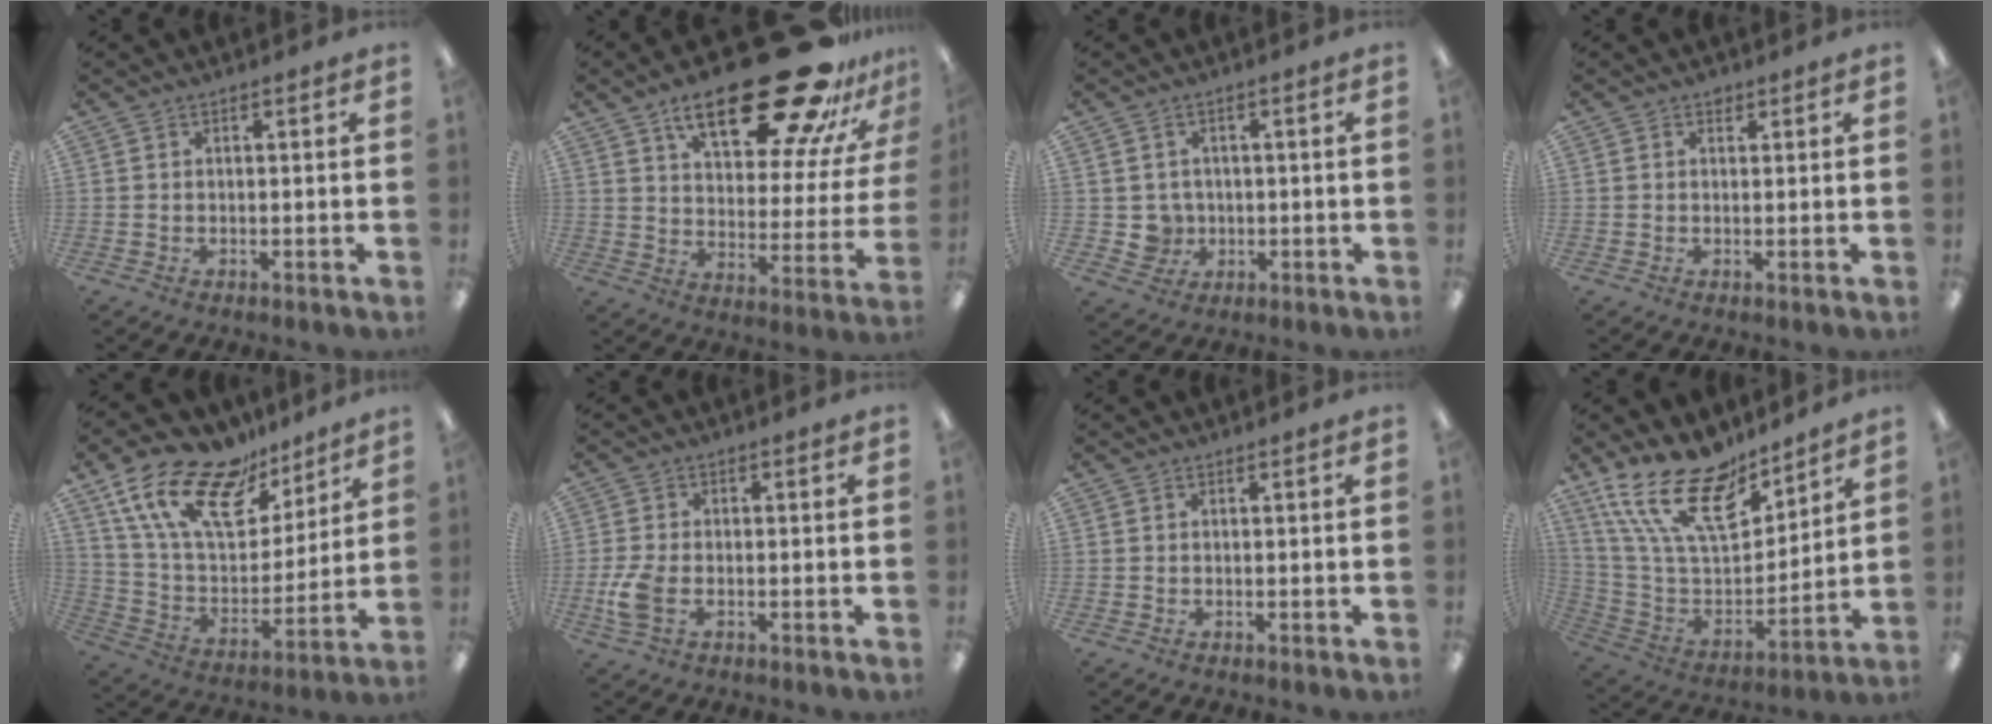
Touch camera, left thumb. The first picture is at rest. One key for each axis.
{"total": 29.3, "fx": 19.7, "fy": 10.8, "fz": 18.7, "tx": -0.266, "ty": -0.124, "tz": 0.313}
{"total": 4.2, "fx": -0.1, "fy": 4.2, "fz": 0.8, "tx": -0.015, "ty": 0.006, "tz": 0.002}
{"total": 1.1, "fx": 0.7, "fy": 0.7, "fz": 0.5, "tx": -0.003, "ty": -0.002, "tz": 0.012}
{"total": 20.4, "fx": 13.5, "fy": 9.9, "fz": 11.7, "tx": -0.238, "ty": -0.071, "tz": 0.243}
{"total": 6.1, "fx": -1.6, "fy": 3.5, "fz": 4.7, "tx": -0.107, "ty": 0.000, "tz": -0.032}
{"total": 0.0}
{"total": 21.8, "fx": 15.3, "fy": 9.3, "fz": 12.5, "tx": -0.252, "ty": -0.098, "tz": 0.276}